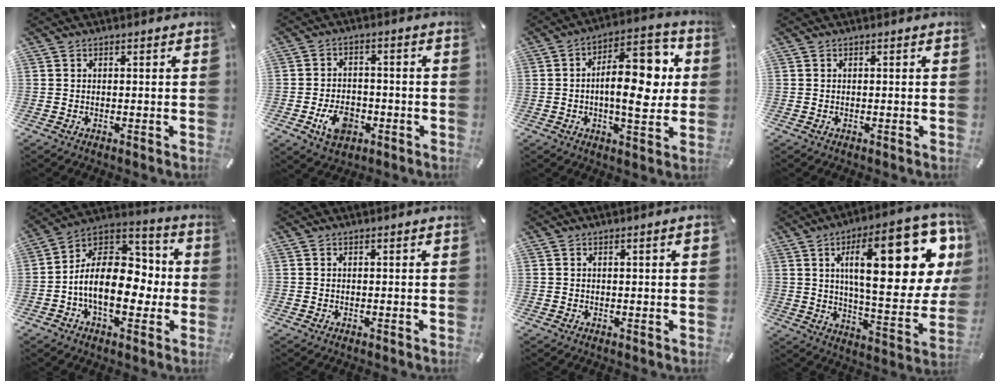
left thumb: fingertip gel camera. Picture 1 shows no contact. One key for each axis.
{"total": 8.1, "fx": -3.0, "fy": 5.8, "fz": 4.8, "tx": -0.085, "ty": 0.008, "tz": -0.055}
{"total": 16.5, "fx": 1.4, "fy": 7.8, "fz": 14.5, "tx": -0.190, "ty": -0.001, "tz": 0.021}
{"total": 0.0}
{"total": 17.0, "fx": -2.6, "fy": 11.5, "fz": 12.3, "tx": -0.202, "ty": 0.001, "tz": -0.043}
{"total": 0.0}
{"total": 2.0, "fx": 0.3, "fy": 0.2, "fz": 1.9, "tx": -0.034, "ty": -0.001, "tz": 0.005}
{"total": 29.4, "fx": 9.2, "fy": 10.9, "fz": 25.8, "tx": -0.394, "ty": -0.040, "tz": 0.140}